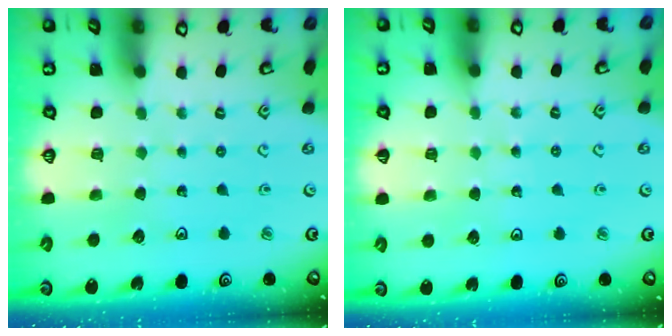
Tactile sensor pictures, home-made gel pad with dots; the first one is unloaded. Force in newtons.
{"total": 2.9, "press": 2.9, "slide": 0.4}